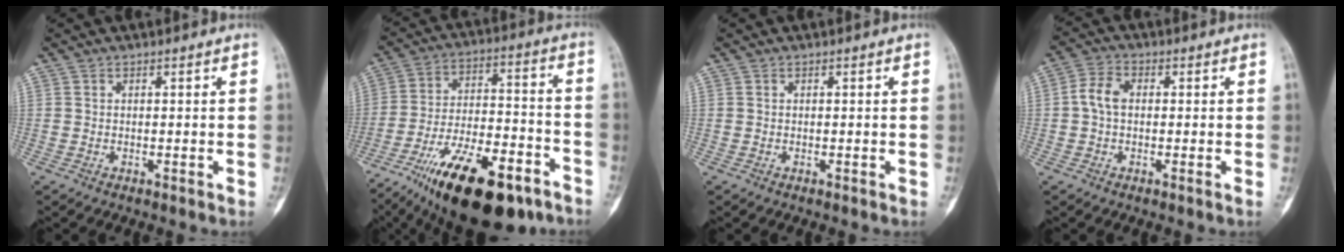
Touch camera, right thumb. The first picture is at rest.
{"total": 23.8, "force": [-14.5, 8.9, 16.6], "torque": [-0.264, 0.068, -0.233]}
{"total": 0.0}
{"total": 4.6, "force": [0.0, 2.7, 3.7], "torque": [-0.075, 0.010, -0.012]}